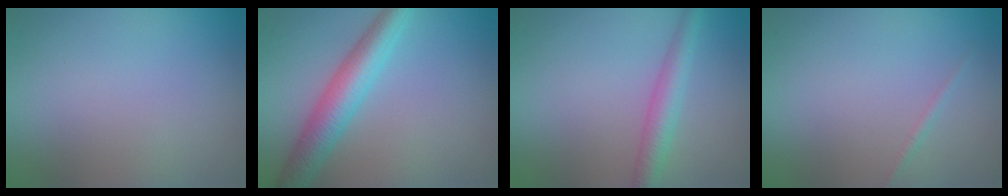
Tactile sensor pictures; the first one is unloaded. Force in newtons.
{"total": 4.5, "press": 4.5, "slide": 0.1}
{"total": 2.7, "press": 2.7, "slide": 0.1}
{"total": 0.6, "press": 0.6, "slide": 0.0}